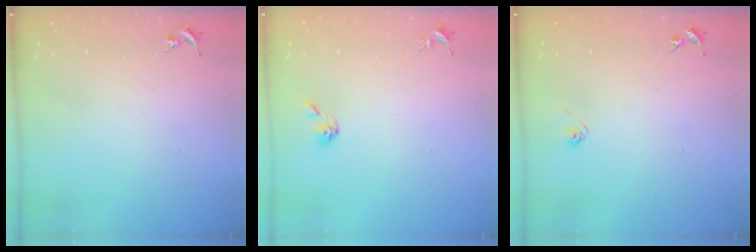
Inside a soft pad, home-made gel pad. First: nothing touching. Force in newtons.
{"total": 4.7, "press": 4.5, "slide": 1.3}
{"total": 2.9, "press": 2.6, "slide": 1.4}